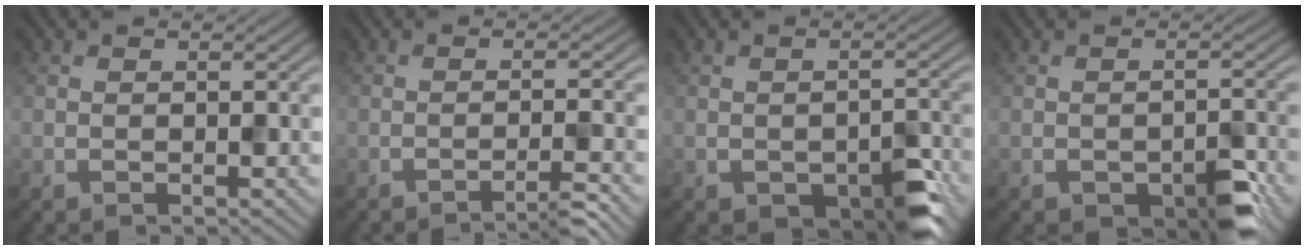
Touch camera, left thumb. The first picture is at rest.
{"total": 3.2, "force": [-2.3, 0.0, 2.2], "torque": [-0.028, 0.009, -0.052]}
{"total": 5.2, "force": [-2.4, 2.6, 3.7], "torque": [-0.049, -0.005, -0.028]}
{"total": 4.3, "force": [-2.2, 2.0, 3.1], "torque": [-0.043, -0.003, -0.027]}